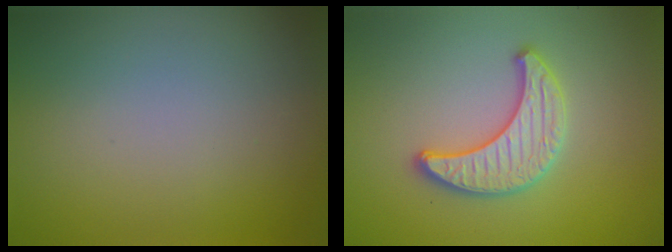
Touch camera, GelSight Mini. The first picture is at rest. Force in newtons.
{"total": 3.4, "press": 3.4, "slide": 0.2}